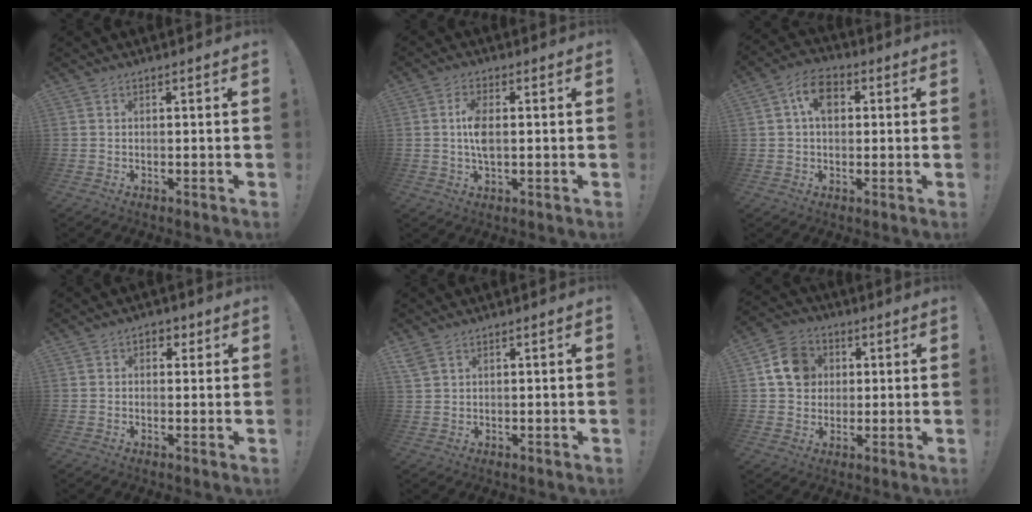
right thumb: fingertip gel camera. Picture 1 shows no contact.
{"total": 6.4, "force": [0.2, 2.9, 5.6], "torque": [-0.107, 0.000, 0.000]}
{"total": 8.7, "force": [2.2, 6.0, 5.9], "torque": [-0.093, 0.013, 0.043]}
{"total": 3.3, "force": [0.8, 2.7, 1.8], "torque": [-0.019, 0.004, 0.011]}
{"total": 2.9, "force": [1.9, 1.6, 1.5], "torque": [-0.029, -0.005, 0.038]}
{"total": 10.8, "force": [2.8, 9.5, 4.4], "torque": [-0.060, 0.003, 0.059]}